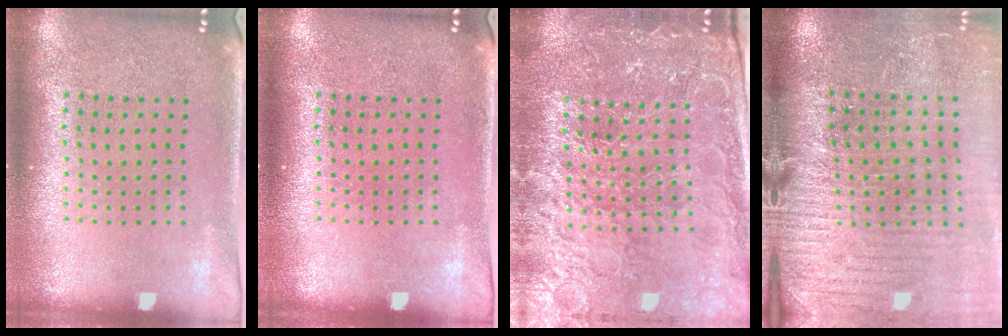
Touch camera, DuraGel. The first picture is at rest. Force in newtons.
{"total": 0.0}
{"total": 4.6, "press": 4.4, "slide": 1.3}
{"total": 3.9, "press": 3.5, "slide": 1.8}